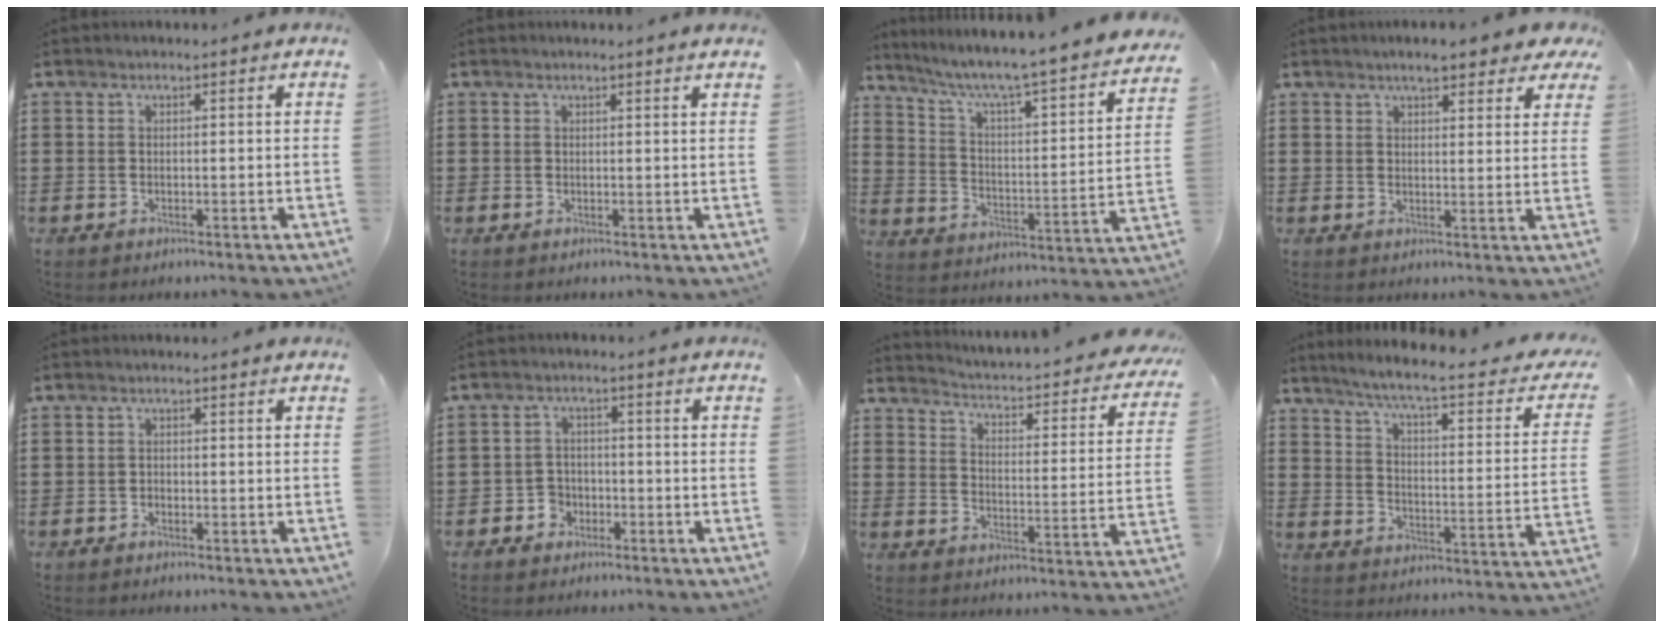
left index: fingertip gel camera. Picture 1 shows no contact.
{"total": 0.8, "force": [0.7, -0.2, 0.4], "torque": [-0.007, -0.003, 0.013]}
{"total": 4.8, "force": [3.7, -0.2, 3.0], "torque": [-0.077, -0.046, 0.050]}
{"total": 4.9, "force": [4.0, 0.9, 2.7], "torque": [-0.048, -0.008, 0.067]}
{"total": 0.8, "force": [-0.8, 0.3, 0.1], "torque": [-0.006, 0.002, -0.017]}
{"total": 3.1, "force": [-1.9, 2.4, 0.7], "torque": [-0.021, 0.005, -0.040]}
{"total": 2.7, "force": [2.6, -0.3, 0.9], "torque": [-0.036, -0.032, 0.031]}
{"total": 5.9, "force": [4.5, -0.6, 3.8], "torque": [-0.094, -0.038, 0.066]}